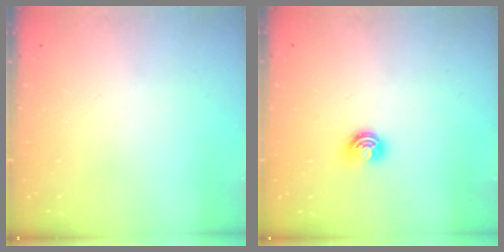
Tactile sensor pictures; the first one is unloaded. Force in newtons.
{"total": 5.7, "press": 5.7, "slide": 0.7}